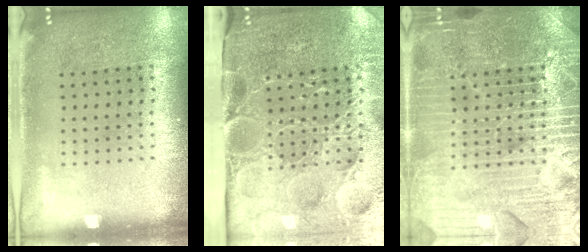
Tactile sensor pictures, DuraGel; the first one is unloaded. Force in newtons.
{"total": 5.1, "press": 4.3, "slide": 2.8}
{"total": 7.2, "press": 7.2, "slide": 0.9}